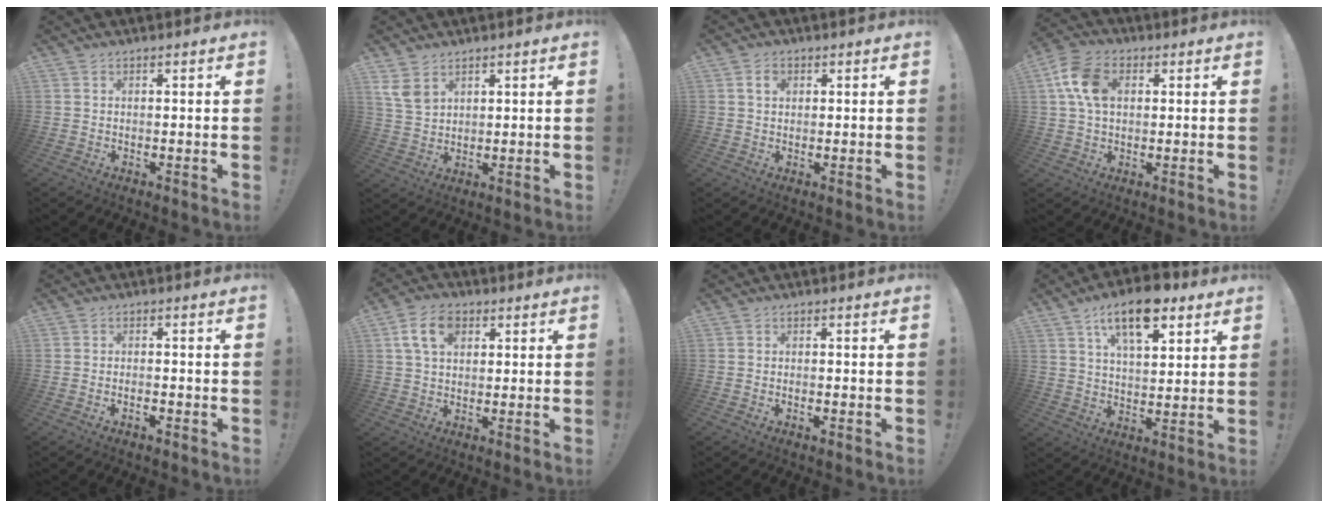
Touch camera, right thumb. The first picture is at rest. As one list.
[{"total": 6.8, "force": [3.8, 4.4, 3.6], "torque": [-0.067, -0.015, 0.075]}, {"total": 2.8, "force": [1.0, 2.0, 1.7], "torque": [-0.026, 0.003, 0.016]}, {"total": 10.7, "force": [2.3, 7.4, 7.4], "torque": [-0.142, 0.015, 0.048]}, {"total": 1.6, "force": [-1.1, 0.5, 1.1], "torque": [-0.023, 0.004, -0.017]}, {"total": 9.4, "force": [3.2, 6.3, 6.2], "torque": [-0.114, 0.007, 0.062]}, {"total": 1.1, "force": [-0.7, 0.4, 0.8], "torque": [-0.019, 0.004, -0.009]}, {"total": 14.0, "force": [8.2, 6.2, 9.5], "torque": [-0.149, -0.030, 0.141]}]